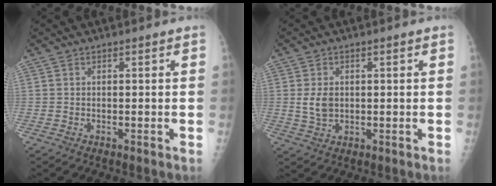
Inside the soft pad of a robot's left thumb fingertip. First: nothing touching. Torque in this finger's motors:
{"motor_torque": [0.48, 0.61, 0.12, -0.30, 0.06]}